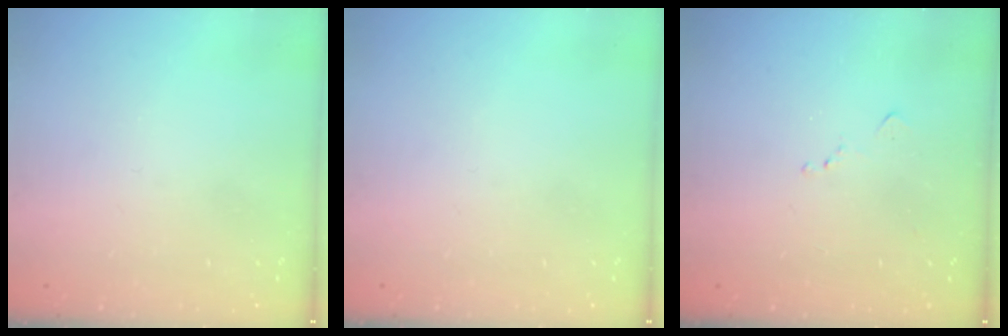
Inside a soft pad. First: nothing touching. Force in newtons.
{"total": 0.0}
{"total": 6.1, "press": 6.1, "slide": 0.8}